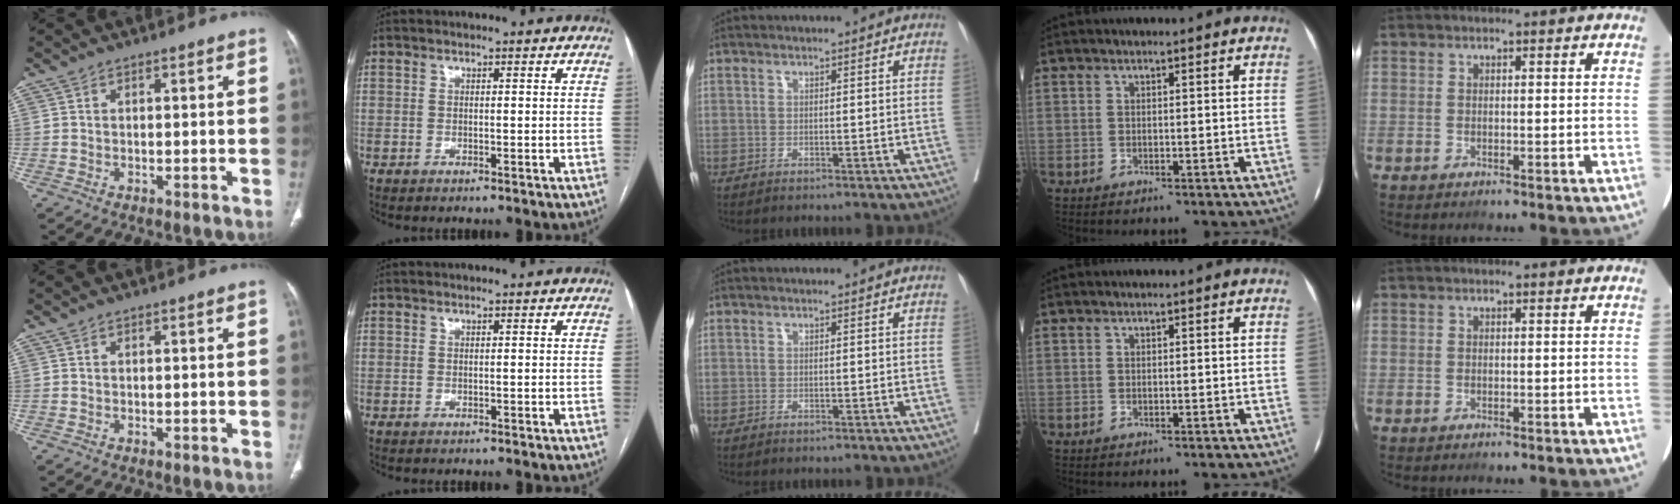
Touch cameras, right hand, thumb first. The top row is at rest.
{}